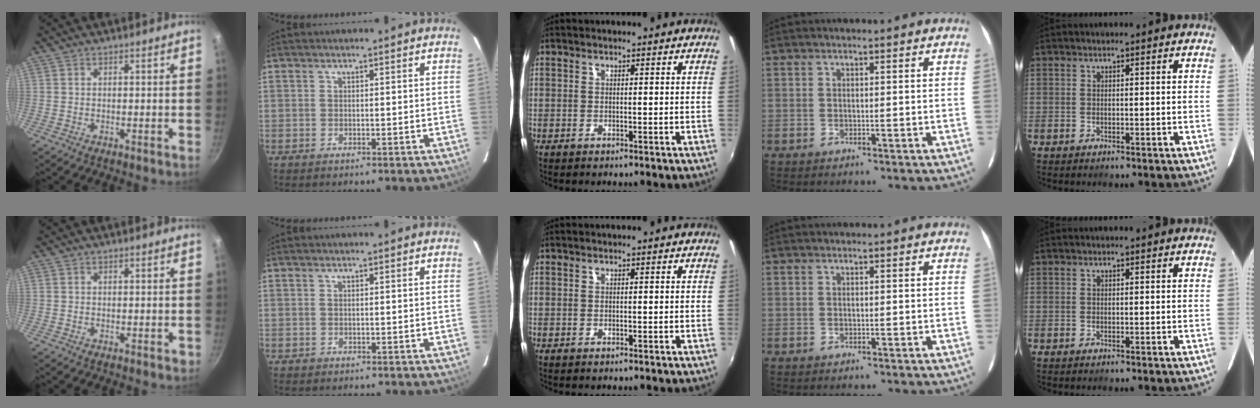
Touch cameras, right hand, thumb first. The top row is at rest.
{"thumb": {"total": 0.6, "force": [-0.1, 0.4, 0.4], "torque": [-0.001, 0.002, -0.003]}}